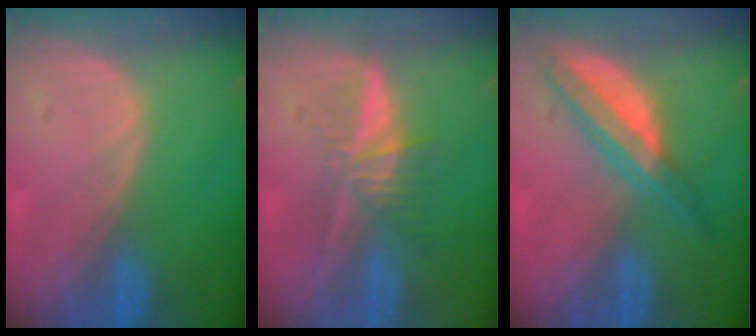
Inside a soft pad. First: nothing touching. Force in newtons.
{"total": 5.5, "press": 5.2, "slide": 1.7}
{"total": 6.8, "press": 5.8, "slide": 3.4}